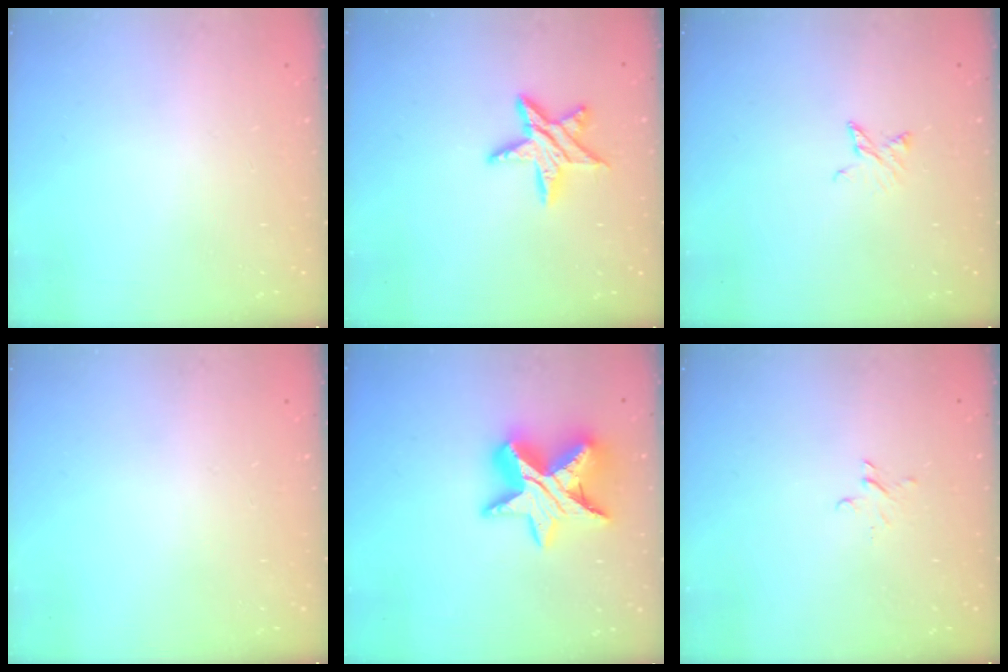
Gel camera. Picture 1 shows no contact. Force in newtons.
{"total": 10.8, "press": 10.7, "slide": 0.7}
{"total": 3.9, "press": 3.9, "slide": 0.4}
{"total": 0.0}
{"total": 16.1, "press": 16.1, "slide": 0.9}
{"total": 2.2, "press": 2.2, "slide": 0.2}